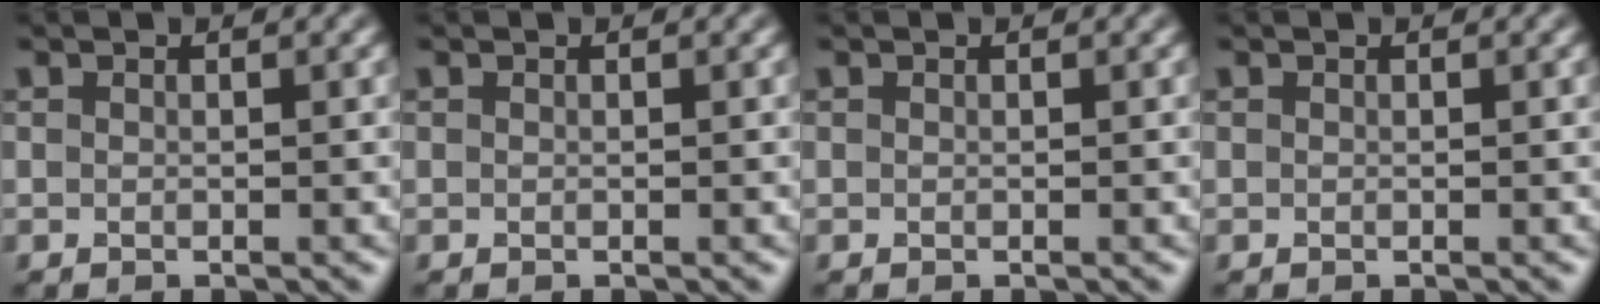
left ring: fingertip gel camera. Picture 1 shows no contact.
{"total": 0.0}
{"total": 0.0}
{"total": 0.0}